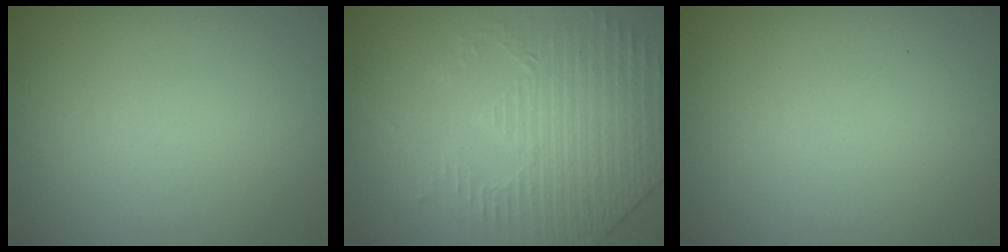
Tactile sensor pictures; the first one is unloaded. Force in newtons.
{"total": 4.5, "press": 3.4, "slide": 3.0}
{"total": 0.0}